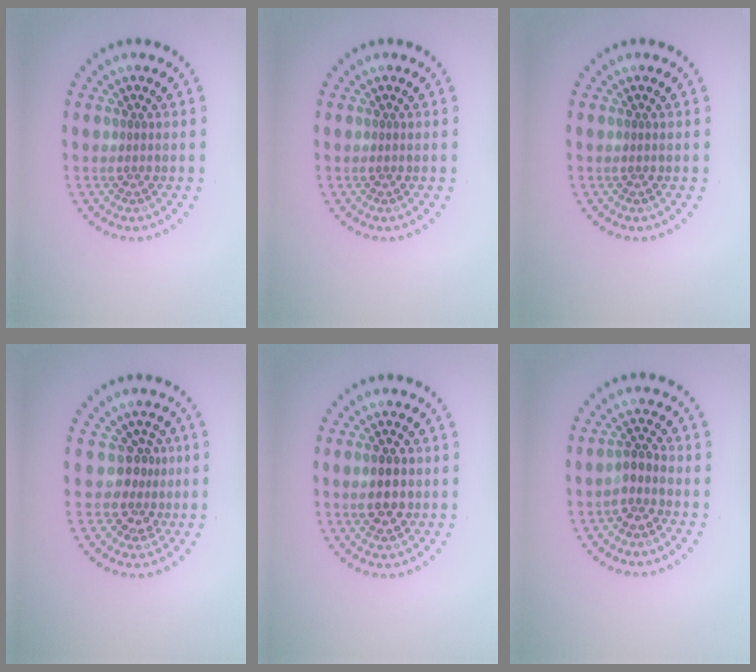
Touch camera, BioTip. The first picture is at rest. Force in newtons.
{"total": 0.0}
{"total": 0.0}
{"total": 2.7, "press": 2.0, "slide": 1.8}
{"total": 3.5, "press": 3.5, "slide": 0.2}
{"total": 2.1, "press": 1.7, "slide": 1.3}